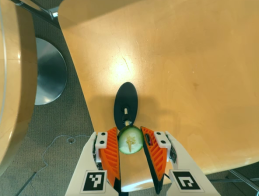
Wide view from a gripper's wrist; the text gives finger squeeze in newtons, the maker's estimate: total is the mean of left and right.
{"total": 6.3, "left": 6.2, "right": 6.5}